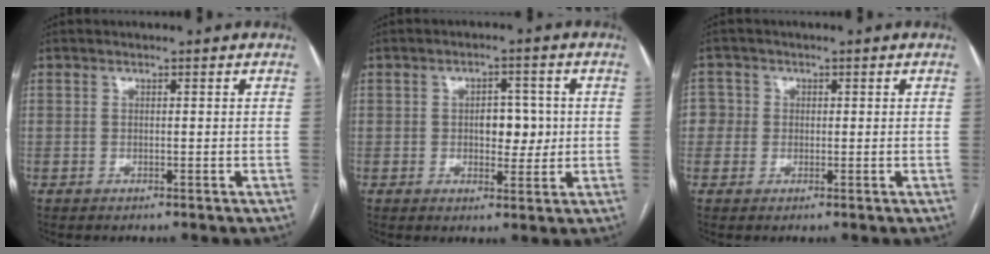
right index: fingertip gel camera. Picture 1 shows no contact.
{"total": 5.0, "force": [0.2, 2.8, 4.1], "torque": [-0.052, 0.007, 0.006]}
{"total": 2.9, "force": [0.1, 2.9, 0.0], "torque": [0.018, 0.011, -0.001]}